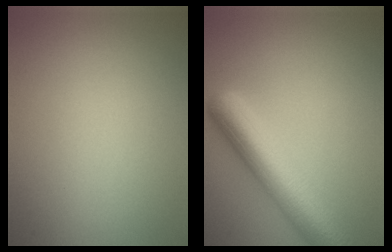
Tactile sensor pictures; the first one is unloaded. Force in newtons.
{"total": 7.2, "press": 7.2, "slide": 0.3}